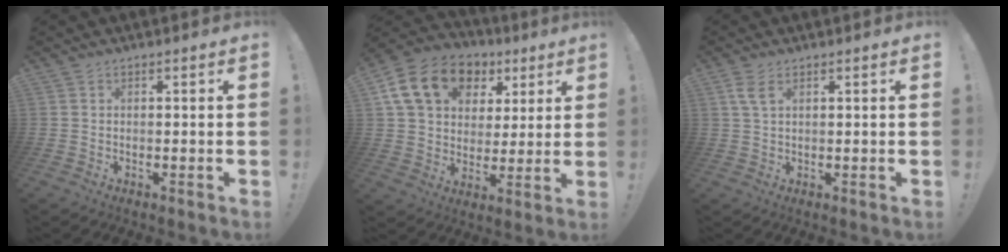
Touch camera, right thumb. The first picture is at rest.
{"total": 18.9, "force": [8.1, 13.8, 10.1], "torque": [-0.156, -0.023, 0.159]}
{"total": 3.9, "force": [1.8, 1.8, 3.0], "torque": [-0.052, 0.000, 0.033]}